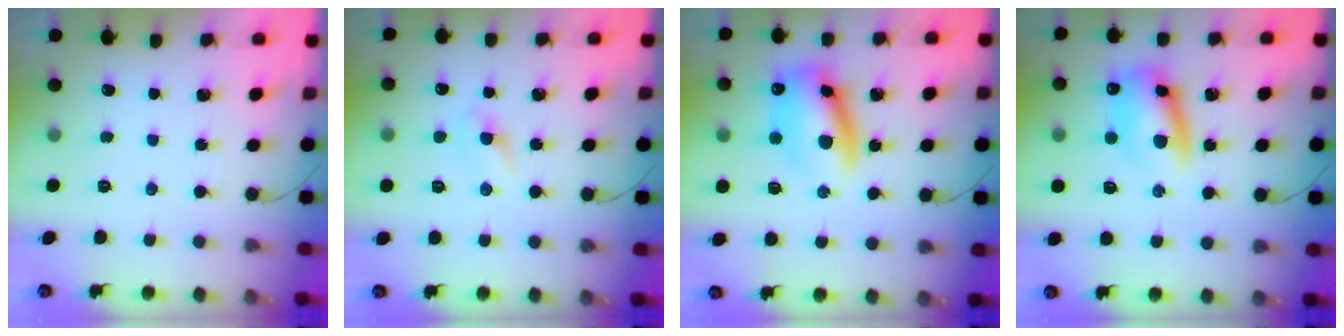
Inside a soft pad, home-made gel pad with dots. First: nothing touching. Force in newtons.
{"total": 2.7, "press": 2.5, "slide": 1.0}
{"total": 12.9, "press": 12.6, "slide": 3.1}
{"total": 10.9, "press": 10.6, "slide": 2.4}